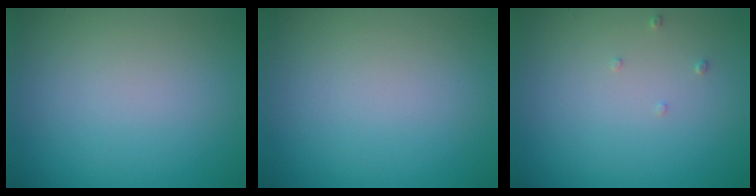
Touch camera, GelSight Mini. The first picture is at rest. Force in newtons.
{"total": 0.0}
{"total": 0.7, "press": 0.7, "slide": 0.2}